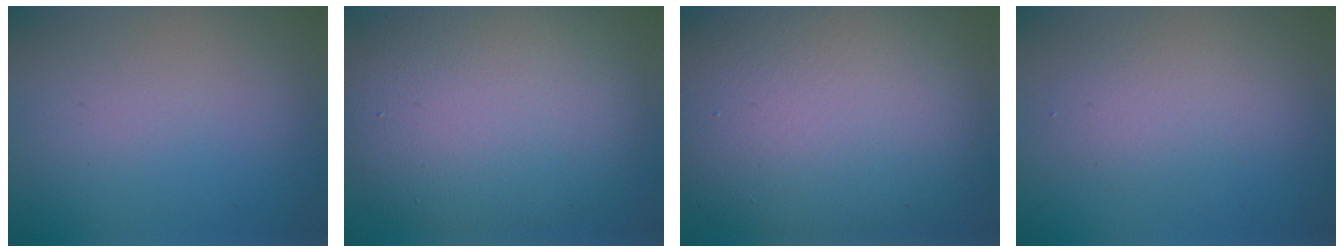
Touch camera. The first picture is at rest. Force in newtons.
{"total": 10.4, "press": 10.4, "slide": 0.6}
{"total": 12.7, "press": 12.7, "slide": 0.6}
{"total": 2.3, "press": 2.3, "slide": 0.2}